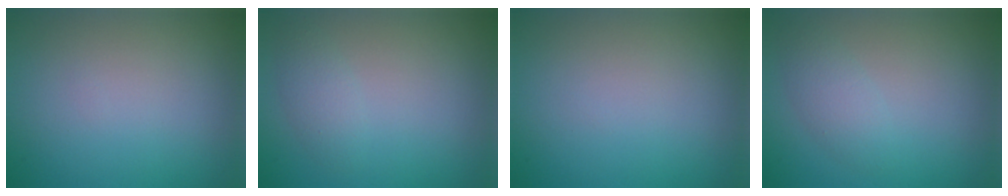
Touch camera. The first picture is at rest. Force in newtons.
{"total": 1.6, "press": 1.6, "slide": 0.1}
{"total": 0.0}
{"total": 2.0, "press": 2.0, "slide": 0.1}